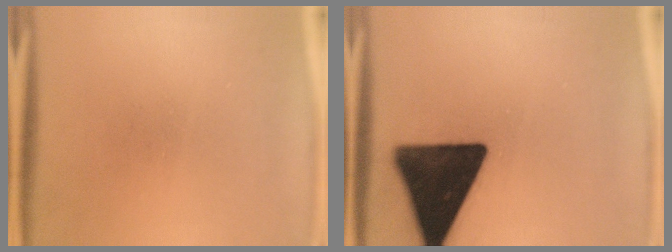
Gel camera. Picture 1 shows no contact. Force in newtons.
{"total": 19.4}